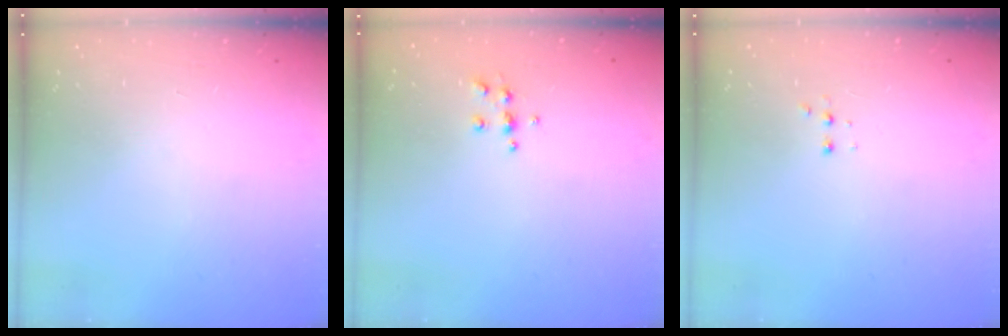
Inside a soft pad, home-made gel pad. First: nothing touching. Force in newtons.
{"total": 5.5, "press": 5.4, "slide": 0.6}
{"total": 3.0, "press": 2.9, "slide": 0.7}